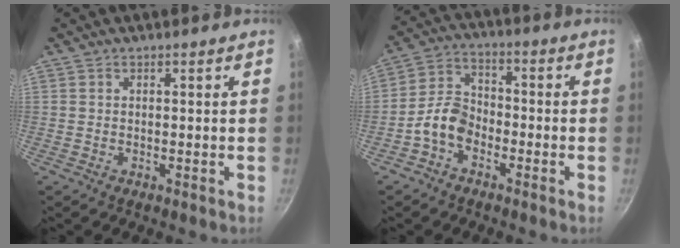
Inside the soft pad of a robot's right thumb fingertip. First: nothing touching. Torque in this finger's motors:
{"motor_torque": [1.04, 1.21, 0.90, -0.70, 0.02]}